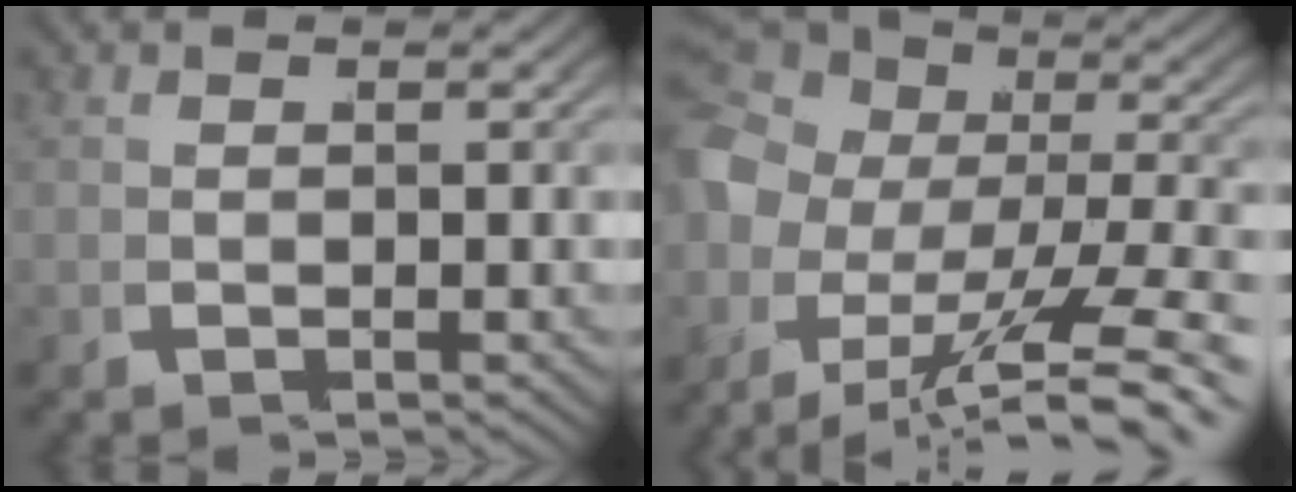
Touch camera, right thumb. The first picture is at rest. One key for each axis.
{"total": 9.3, "fx": -1.6, "fy": 6.2, "fz": 6.8, "tx": -0.119, "ty": -0.020, "tz": -0.018}